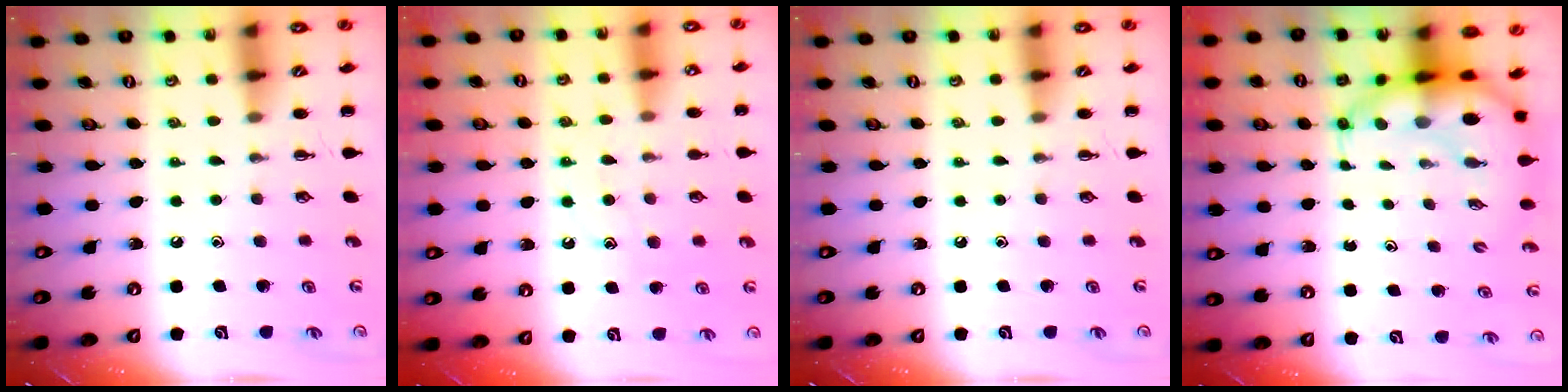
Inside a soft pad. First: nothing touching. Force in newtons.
{"total": 11.5, "press": 11.4, "slide": 1.1}
{"total": 0.0}
{"total": 8.0, "press": 7.6, "slide": 2.2}